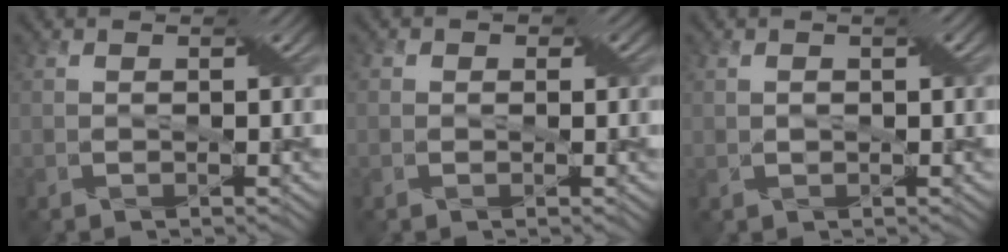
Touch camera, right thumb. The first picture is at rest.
{"total": 1.2, "force": [0.4, 1.1, 0.3], "torque": [-0.004, -0.001, -0.003]}
{"total": 1.2, "force": [0.3, 0.5, 1.0], "torque": [-0.019, 0.004, 0.007]}